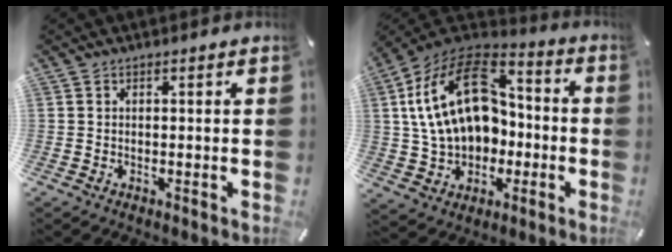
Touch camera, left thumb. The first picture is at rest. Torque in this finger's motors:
{"motor_torque": [1.48, 3.53, 1.59, -0.75, 0.94]}